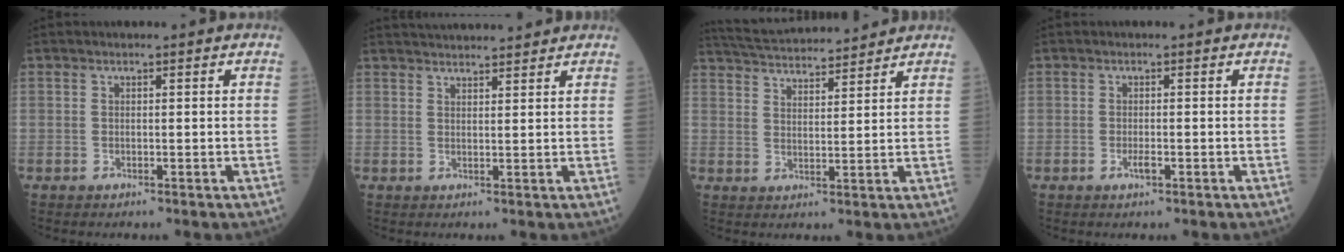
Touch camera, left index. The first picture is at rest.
{"total": 8.3, "force": [7.9, 0.8, 2.4], "torque": [-0.038, 0.030, 0.111]}
{"total": 13.3, "force": [12.6, 1.4, 4.1], "torque": [-0.082, 0.029, 0.200]}
{"total": 1.2, "force": [-0.6, 0.2, 1.0], "torque": [-0.023, -0.001, -0.009]}